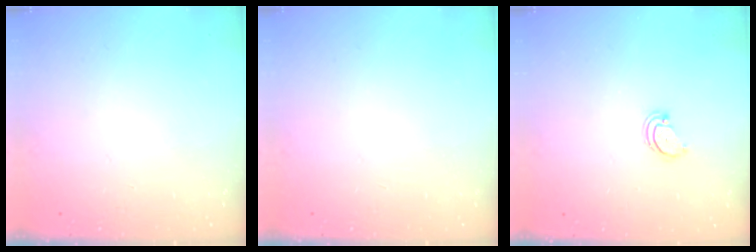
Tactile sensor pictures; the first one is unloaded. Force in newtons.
{"total": 0.0}
{"total": 2.2, "press": 2.2, "slide": 0.3}